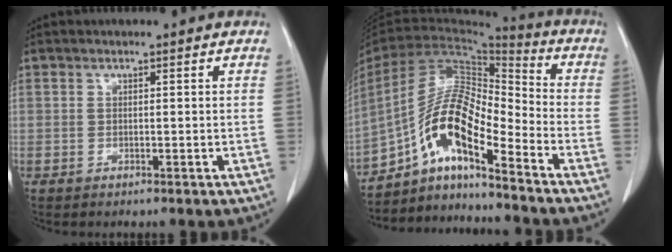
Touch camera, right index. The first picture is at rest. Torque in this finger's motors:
{"motor_torque": [1.62, -0.52, 0.47, 0.16]}